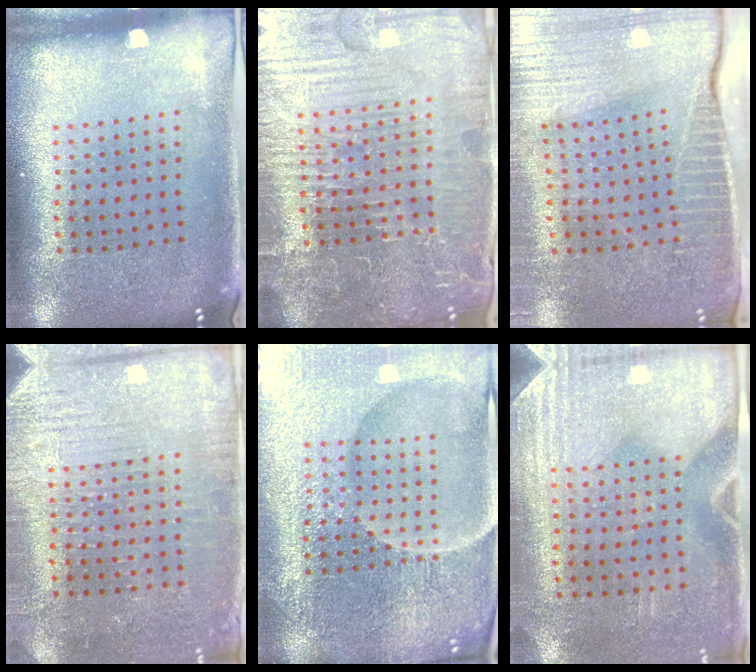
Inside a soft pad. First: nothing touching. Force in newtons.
{"total": 5.8, "press": 5.4, "slide": 2.3}
{"total": 3.8, "press": 3.4, "slide": 1.7}
{"total": 3.0, "press": 2.9, "slide": 0.7}
{"total": 5.4, "press": 5.2, "slide": 1.6}
{"total": 2.9, "press": 2.5, "slide": 1.4}